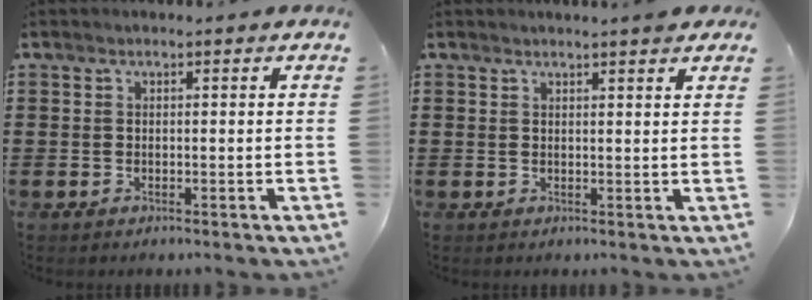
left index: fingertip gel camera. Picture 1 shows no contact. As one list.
[{"total": 1.9, "force": [1.7, -0.1, 0.7], "torque": [-0.009, -0.002, 0.032]}]